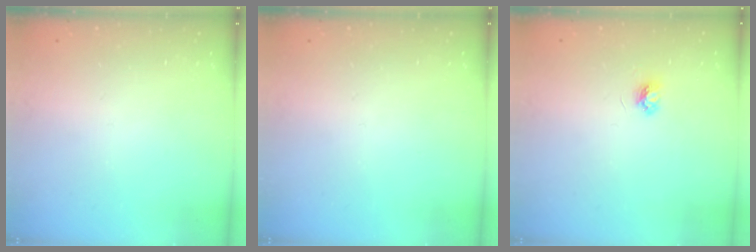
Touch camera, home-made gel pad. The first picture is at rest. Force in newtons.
{"total": 0.0}
{"total": 3.9, "press": 3.9, "slide": 0.5}